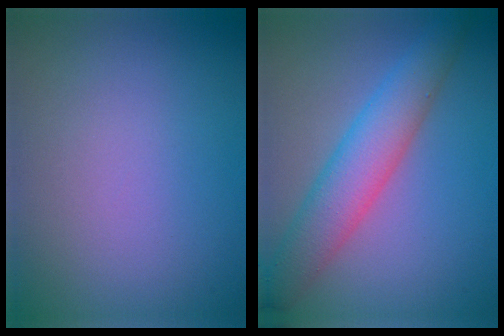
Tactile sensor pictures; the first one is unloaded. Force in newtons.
{"total": 5.4, "press": 5.4, "slide": 0.1}